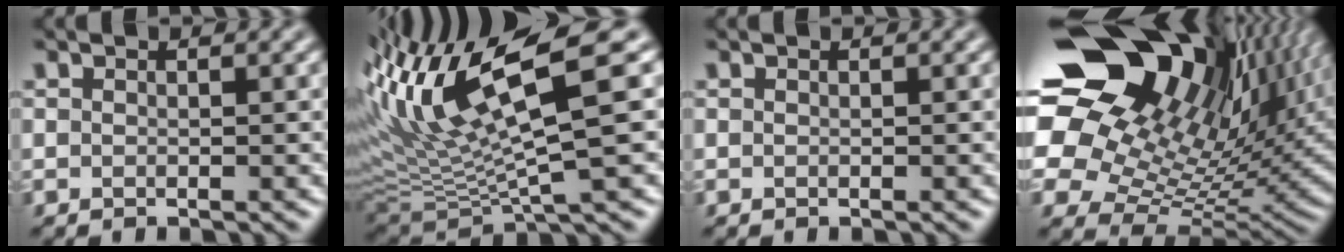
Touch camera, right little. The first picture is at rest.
{"total": 9.8, "force": [4.2, 0.4, 8.9], "torque": [-0.180, 0.029, 0.079]}
{"total": 0.0}
{"total": 18.6, "force": [10.7, 9.9, 11.6], "torque": [-0.248, 0.066, 0.188]}